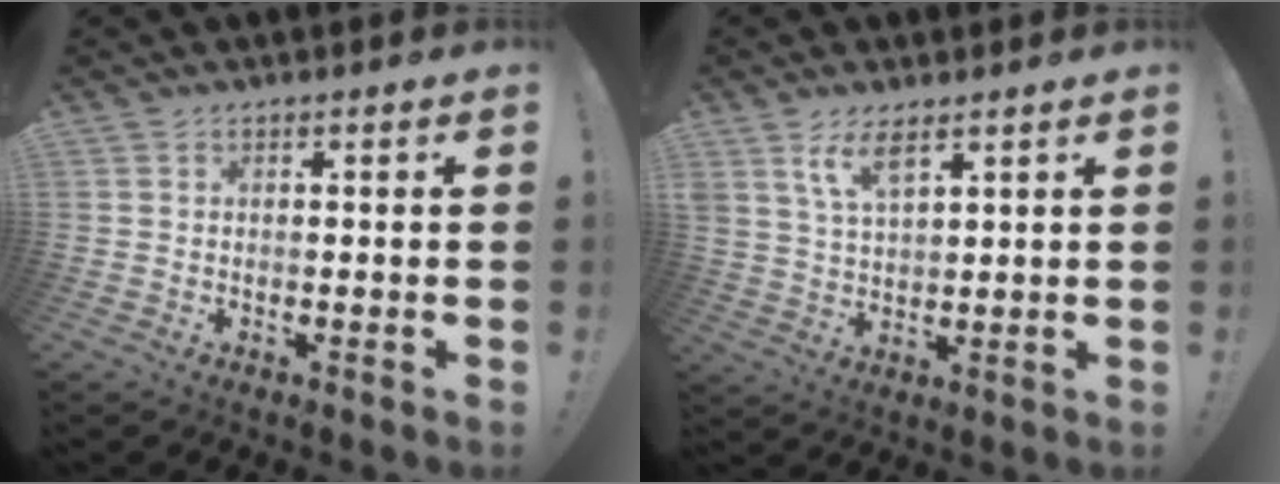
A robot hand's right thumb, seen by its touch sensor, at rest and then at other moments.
{"total": 7.3, "force": [5.0, 2.7, 4.6], "torque": [-0.086, -0.017, 0.091]}